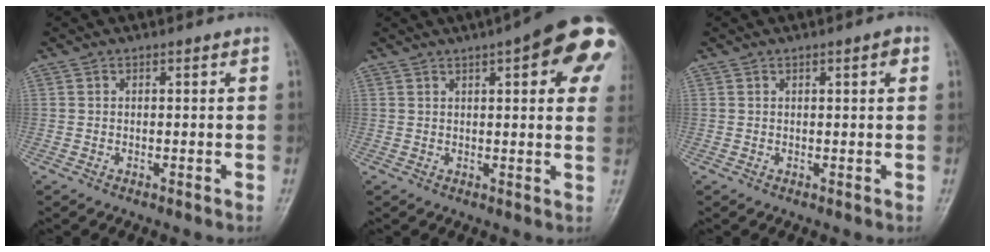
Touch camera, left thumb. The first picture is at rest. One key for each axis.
{"total": 18.1, "fx": 7.4, "fy": 5.2, "fz": 15.7, "tx": -0.182, "ty": -0.001, "tz": 0.085}
{"total": 1.8, "fx": 0.7, "fy": 0.4, "fz": 1.6, "tx": -0.021, "ty": 0.001, "tz": 0.010}